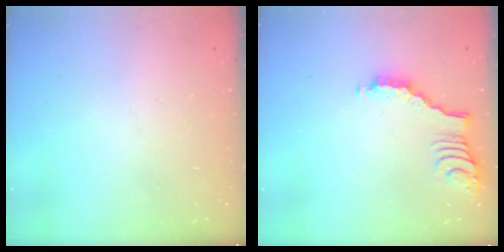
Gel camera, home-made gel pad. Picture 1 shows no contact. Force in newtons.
{"total": 3.0, "press": 2.9, "slide": 0.4}